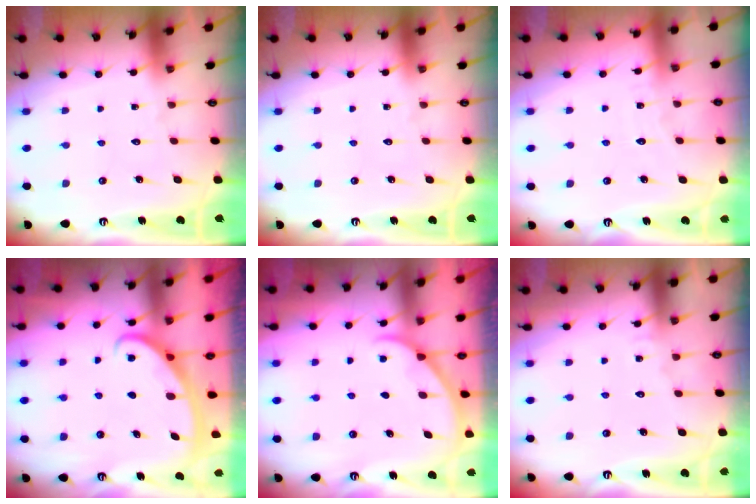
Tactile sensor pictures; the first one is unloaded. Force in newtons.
{"total": 0.0}
{"total": 2.9, "press": 2.9, "slide": 0.4}
{"total": 2.8, "press": 2.8, "slide": 0.4}
{"total": 1.7, "press": 1.7, "slide": 0.2}
{"total": 3.9, "press": 3.9, "slide": 0.4}